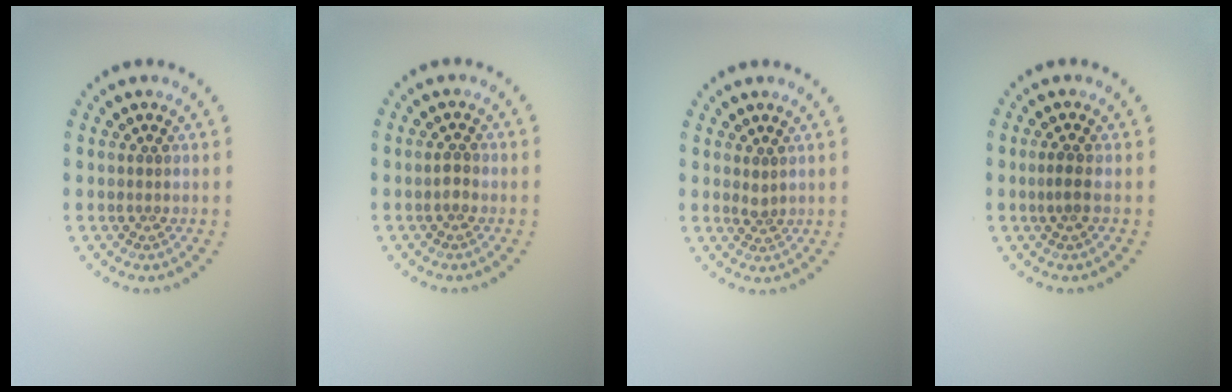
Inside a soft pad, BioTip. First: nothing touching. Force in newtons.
{"total": 1.0, "press": 1.0, "slide": 0.2}
{"total": 0.9, "press": 0.7, "slide": 0.6}
{"total": 1.4, "press": 1.2, "slide": 0.8}